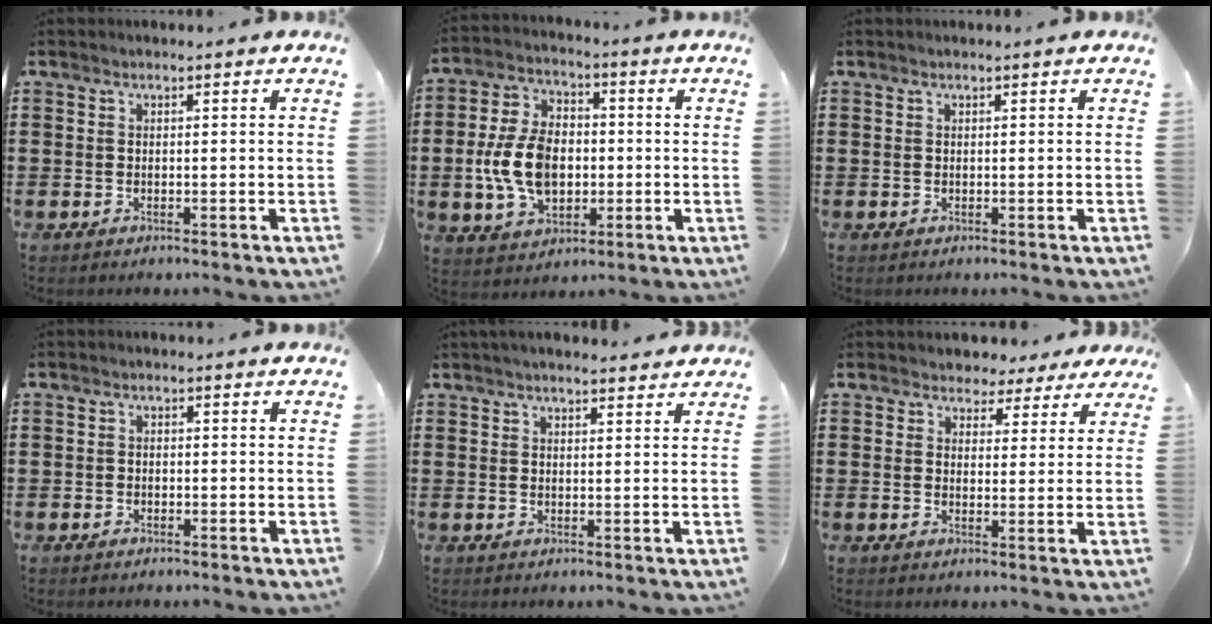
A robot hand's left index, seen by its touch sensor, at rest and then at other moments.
{"total": 10.5, "force": [-1.0, 7.1, 7.7], "torque": [-0.181, 0.012, -0.022]}
{"total": 0.0}
{"total": 0.8, "force": [-0.5, 0.6, 0.2], "torque": [-0.006, -0.001, -0.011]}
{"total": 2.1, "force": [2.0, 0.2, 0.6], "torque": [-0.016, 0.000, 0.039]}
{"total": 3.6, "force": [2.9, 2.1, 0.3], "torque": [-0.016, -0.003, 0.051]}